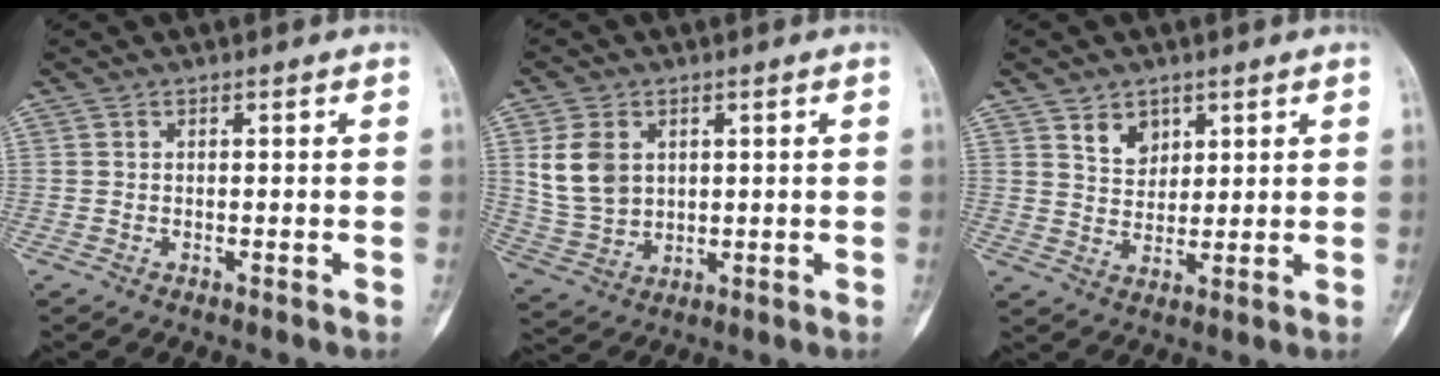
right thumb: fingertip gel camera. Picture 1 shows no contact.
{"total": 9.1, "force": [2.6, 6.8, 5.4], "torque": [-0.094, -0.008, 0.065]}
{"total": 5.0, "force": [2.9, 3.5, 2.1], "torque": [-0.012, -0.023, 0.058]}